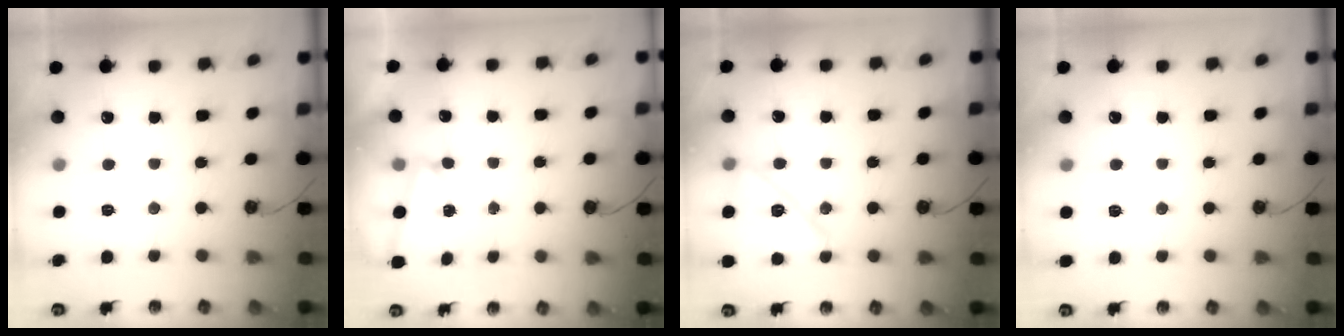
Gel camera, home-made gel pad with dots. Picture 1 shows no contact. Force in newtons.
{"total": 2.7, "press": 2.1, "slide": 1.8}
{"total": 12.7, "press": 12.6, "slide": 1.3}
{"total": 3.6, "press": 3.3, "slide": 1.4}